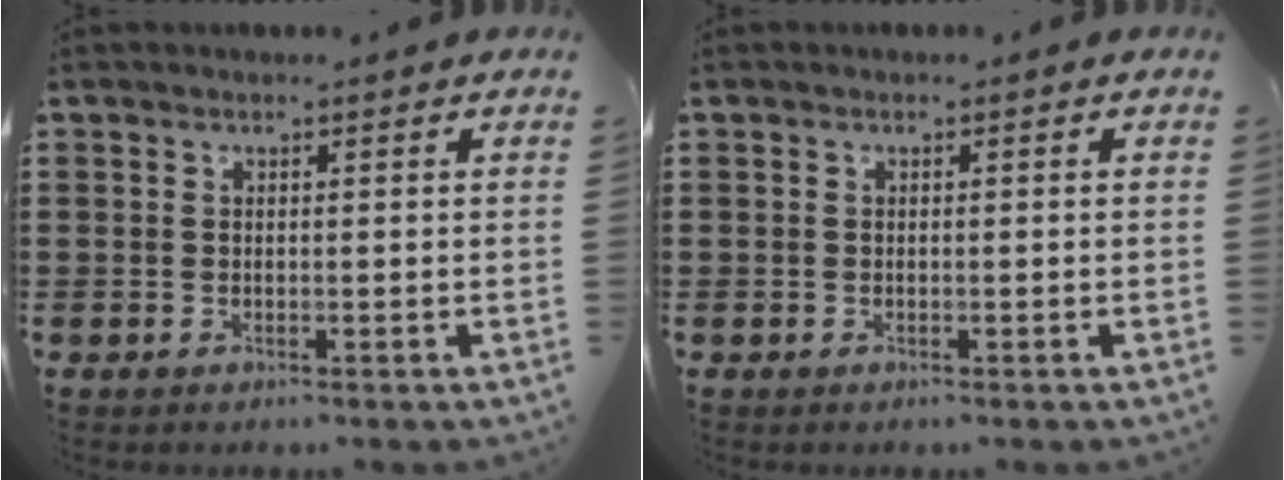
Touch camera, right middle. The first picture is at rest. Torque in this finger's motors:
{"motor_torque": [-0.54, -0.54, 0.00, 0.02]}